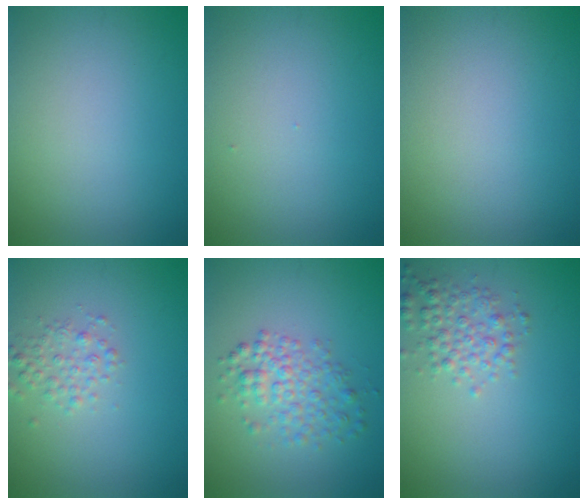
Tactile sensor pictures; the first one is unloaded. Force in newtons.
{"total": 0.0}
{"total": 0.0}
{"total": 2.0, "press": 2.0, "slide": 0.1}
{"total": 3.4, "press": 3.4, "slide": 0.1}
{"total": 2.7, "press": 2.7, "slide": 0.0}